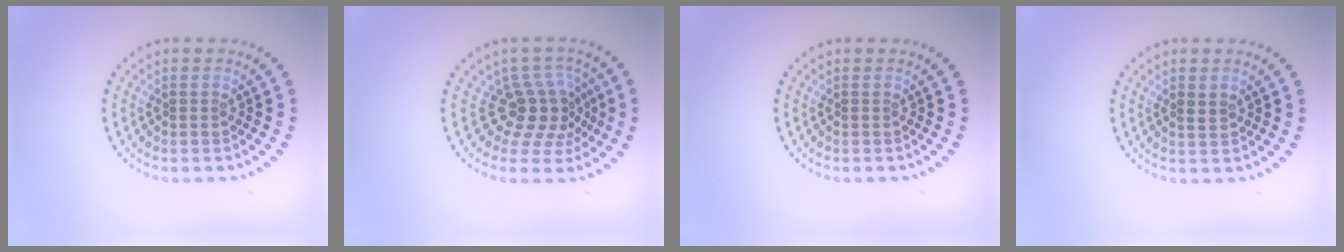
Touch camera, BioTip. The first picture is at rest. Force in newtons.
{"total": 4.0, "press": 2.9, "slide": 2.8}
{"total": 0.0}
{"total": 0.6, "press": 0.5, "slide": 0.3}